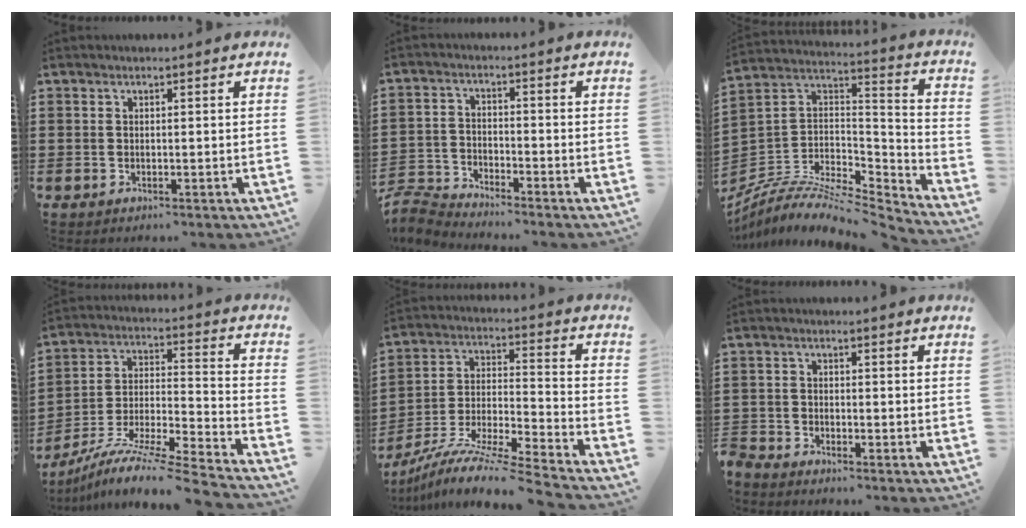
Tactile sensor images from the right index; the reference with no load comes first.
{"total": 4.0, "force": [-4.0, 0.4, 0.0], "torque": [-0.028, -0.006, -0.092]}
{"total": 6.8, "force": [-5.6, 2.4, 2.8], "torque": [-0.062, -0.005, -0.114]}
{"total": 10.2, "force": [-9.0, -0.2, 4.7], "torque": [-0.085, 0.003, -0.184]}
{"total": 10.0, "force": [-9.0, -0.3, 4.3], "torque": [-0.083, -0.002, -0.186]}
{"total": 2.5, "force": [-2.4, 0.3, -0.2], "torque": [-0.010, -0.002, -0.056]}